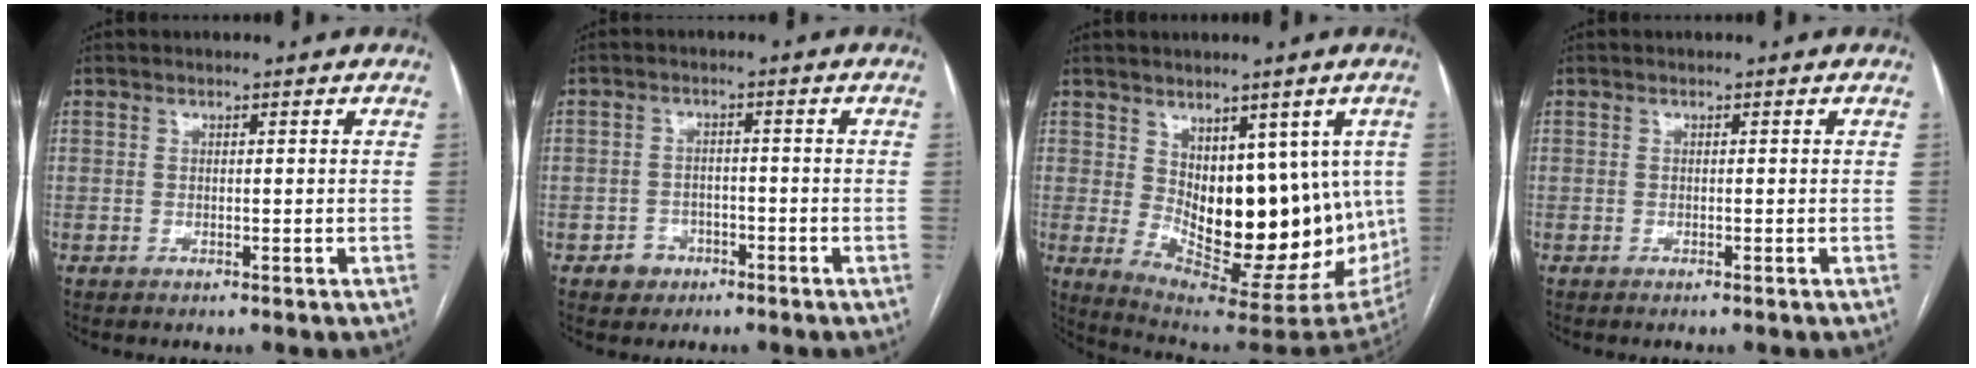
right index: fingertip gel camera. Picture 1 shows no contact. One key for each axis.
{"total": 3.3, "fx": -1.8, "fy": 2.7, "fz": 0.6, "tx": -0.003, "ty": 0.012, "tz": -0.025}
{"total": 17.1, "fx": 0.7, "fy": 7.8, "fz": 15.2, "tx": -0.199, "ty": -0.009, "tz": 0.036}
{"total": 0.0}